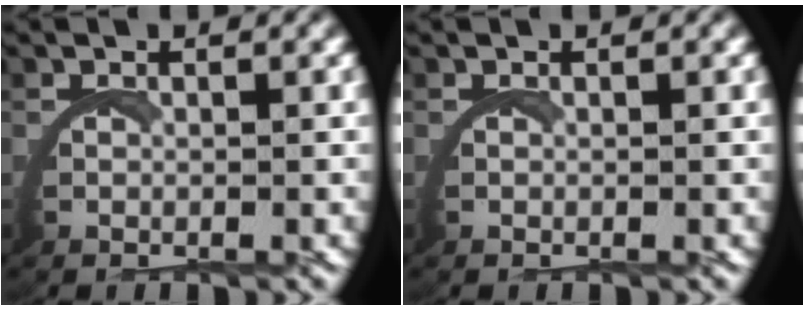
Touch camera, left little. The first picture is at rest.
{"total": 0.0}